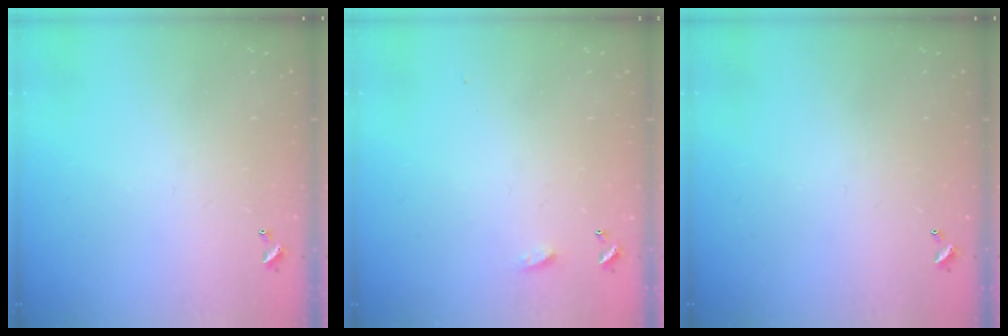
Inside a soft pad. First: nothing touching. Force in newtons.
{"total": 4.3, "press": 4.3, "slide": 0.5}
{"total": 0.0}